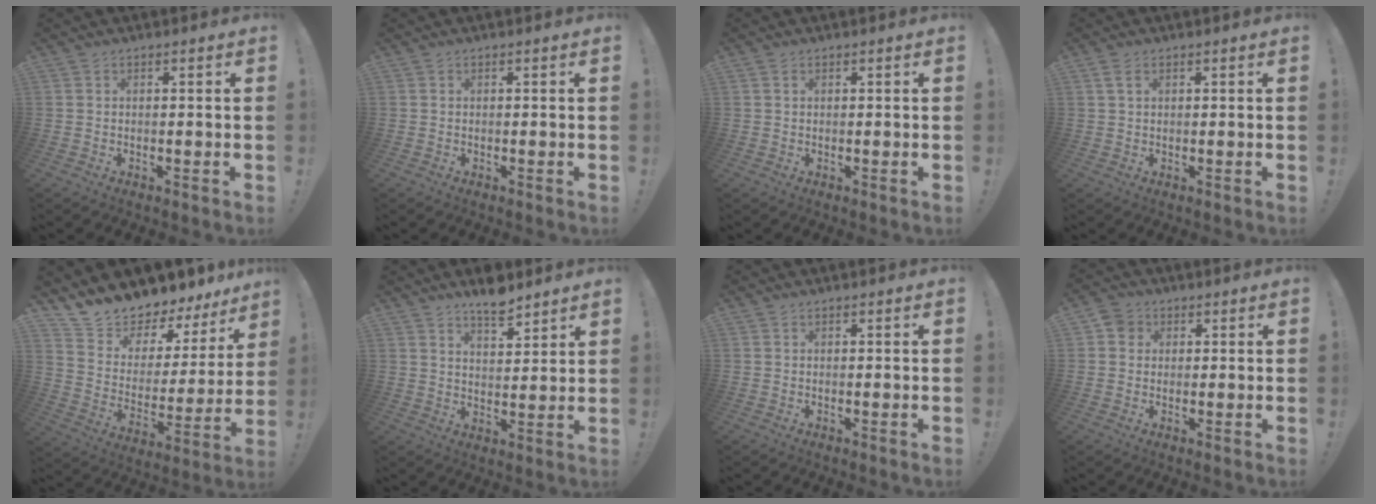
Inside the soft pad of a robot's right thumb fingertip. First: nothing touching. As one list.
[{"total": 0.0}, {"total": 0.6, "force": [0.4, 0.4, 0.3], "torque": [0.001, -0.003, 0.007]}, {"total": 2.6, "force": [1.2, 1.3, 1.8], "torque": [-0.029, 0.000, 0.021]}, {"total": 9.2, "force": [8.8, 2.6, -0.2], "torque": [-0.016, -0.102, 0.155]}, {"total": 7.2, "force": [6.2, 2.0, 3.2], "torque": [-0.038, -0.045, 0.107]}, {"total": 0.0}, {"total": 4.1, "force": [1.3, 3.6, 1.4], "torque": [-0.019, 0.003, 0.025]}]